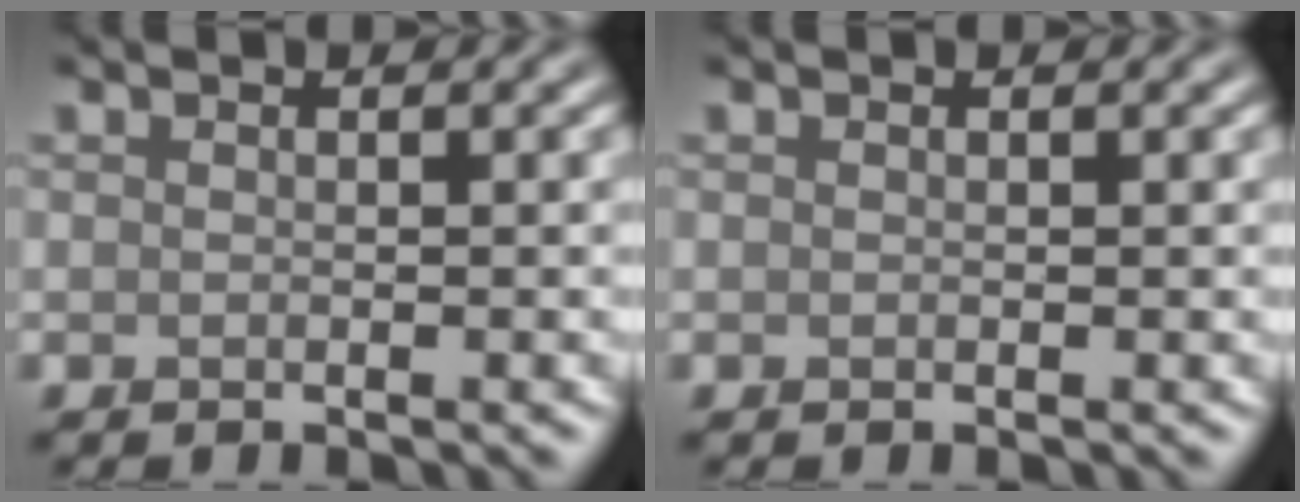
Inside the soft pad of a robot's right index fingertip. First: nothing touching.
{"total": 0.0}